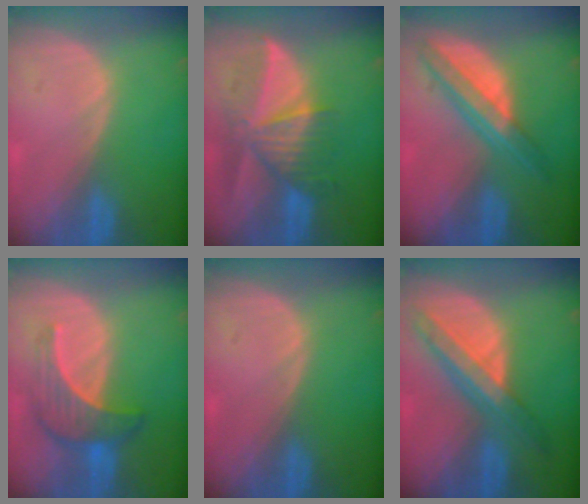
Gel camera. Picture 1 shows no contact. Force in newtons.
{"total": 9.2, "press": 8.3, "slide": 4.0}
{"total": 7.7, "press": 6.5, "slide": 4.1}
{"total": 7.2, "press": 6.7, "slide": 2.8}
{"total": 0.0}
{"total": 8.5, "press": 7.3, "slide": 4.3}